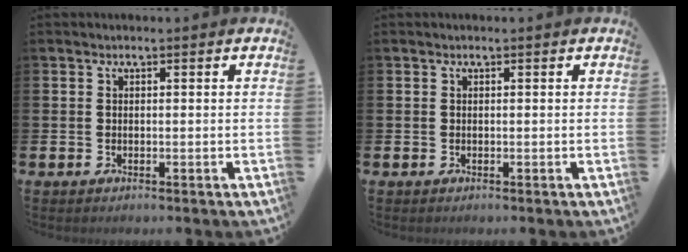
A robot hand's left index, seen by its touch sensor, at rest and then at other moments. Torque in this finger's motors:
{"motor_torque": [-0.08, 0.08, 0.01, -0.01]}